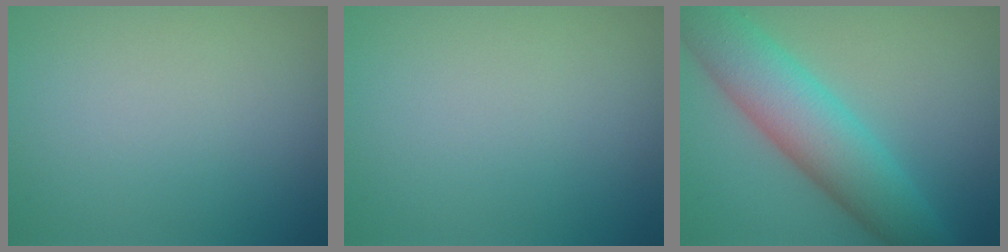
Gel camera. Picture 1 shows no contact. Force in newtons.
{"total": 0.0}
{"total": 7.9, "press": 7.9, "slide": 0.3}